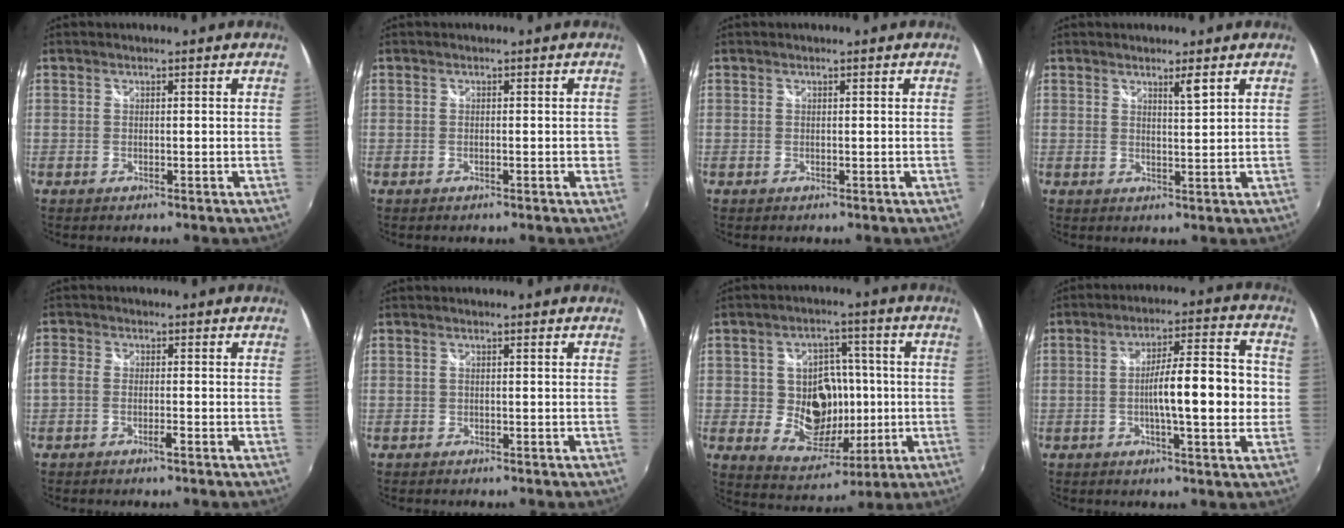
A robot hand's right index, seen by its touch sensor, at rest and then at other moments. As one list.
[{"total": 1.9, "force": [-0.3, 0.9, 1.6], "torque": [-0.019, 0.001, -0.004]}, {"total": 0.0}, {"total": 2.2, "force": [1.5, -0.2, 1.6], "torque": [-0.026, -0.002, 0.024]}, {"total": 2.9, "force": [-1.7, 0.9, 2.2], "torque": [-0.055, 0.001, -0.040]}, {"total": 0.0}, {"total": 13.8, "force": [-0.9, 11.0, 8.3], "torque": [-0.168, 0.012, 0.005]}, {"total": 12.9, "force": [-1.2, 2.3, 12.6], "torque": [-0.203, 0.008, -0.022]}]